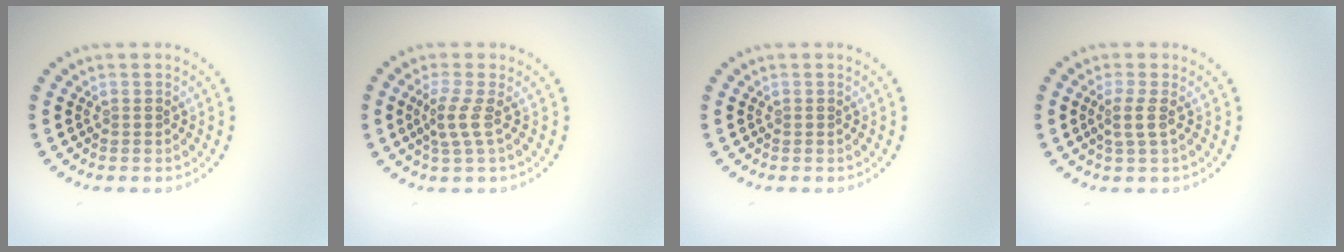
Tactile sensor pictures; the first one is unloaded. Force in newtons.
{"total": 2.2, "press": 1.6, "slide": 1.5}
{"total": 0.0}
{"total": 1.7, "press": 1.3, "slide": 1.1}